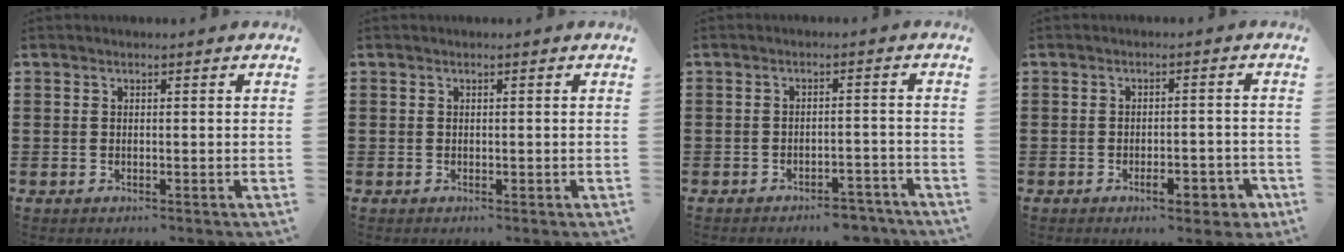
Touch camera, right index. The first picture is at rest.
{"total": 0.0}
{"total": 3.5, "force": [-3.4, 0.3, 0.9], "torque": [-0.018, 0.003, -0.068]}
{"total": 5.2, "force": [-2.9, 1.8, 3.8], "torque": [-0.050, -0.002, -0.050]}